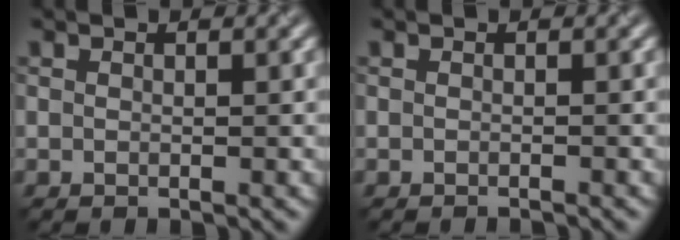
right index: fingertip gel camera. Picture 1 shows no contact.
{"total": 1.1, "force": [-1.0, 0.1, 0.4], "torque": [0.003, -0.001, -0.012]}